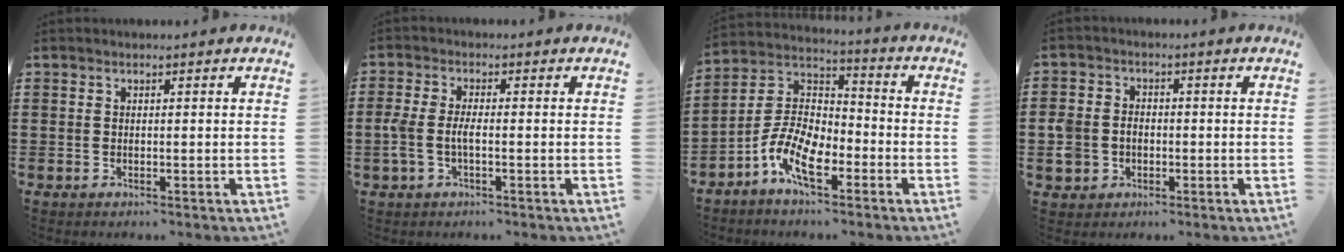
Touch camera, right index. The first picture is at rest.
{"total": 3.0, "force": [-0.8, 0.9, 2.8], "torque": [-0.072, -0.006, -0.023]}
{"total": 9.2, "force": [-5.2, 4.0, 6.5], "torque": [-0.168, -0.016, -0.108]}
{"total": 3.8, "force": [-1.2, 3.4, 1.4], "torque": [-0.048, 0.003, -0.029]}